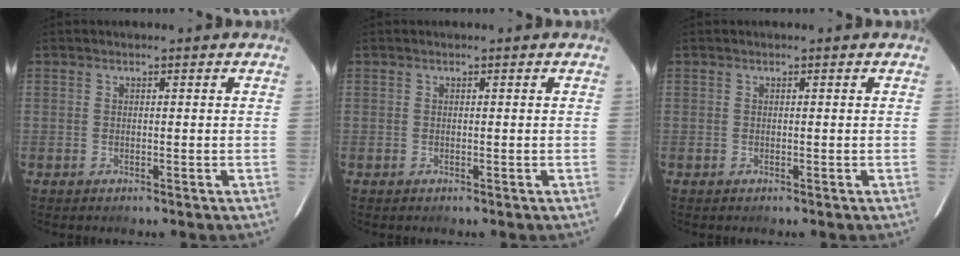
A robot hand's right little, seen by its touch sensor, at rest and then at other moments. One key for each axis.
{"total": 0.0}
{"total": 0.0}